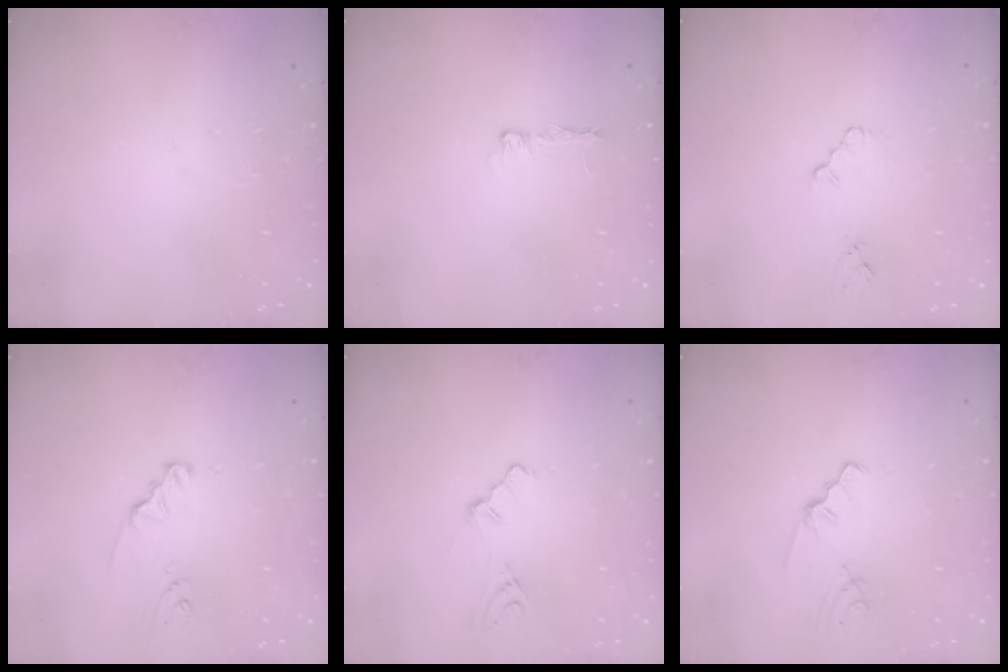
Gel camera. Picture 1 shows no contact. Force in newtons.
{"total": 4.0, "press": 3.9, "slide": 0.3}
{"total": 2.3, "press": 2.2, "slide": 0.4}
{"total": 2.3, "press": 2.3, "slide": 0.2}
{"total": 3.0, "press": 2.9, "slide": 0.6}
{"total": 2.1, "press": 2.1, "slide": 0.3}